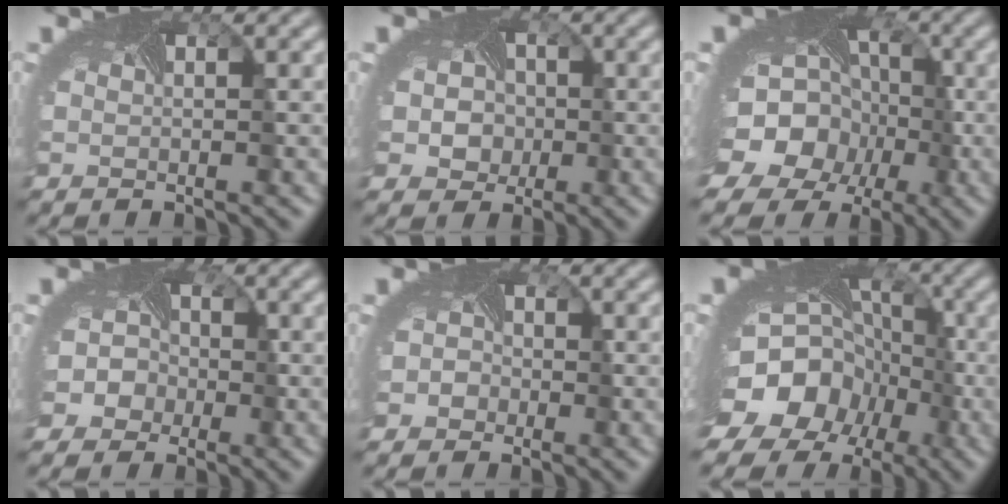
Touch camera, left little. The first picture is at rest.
{"total": 5.5, "force": [-0.4, 4.9, 2.5], "torque": [-0.024, 0.004, -0.027]}
{"total": 15.2, "force": [-4.5, 12.6, 7.0], "torque": [-0.135, -0.029, -0.084]}
{"total": 6.9, "force": [-2.0, 6.2, 2.4], "torque": [-0.034, 0.007, -0.064]}
{"total": 2.9, "force": [-1.4, 2.5, 0.8], "torque": [0.010, 0.009, -0.026]}
{"total": 14.4, "force": [-5.8, 11.6, 6.3], "torque": [-0.122, -0.040, -0.101]}